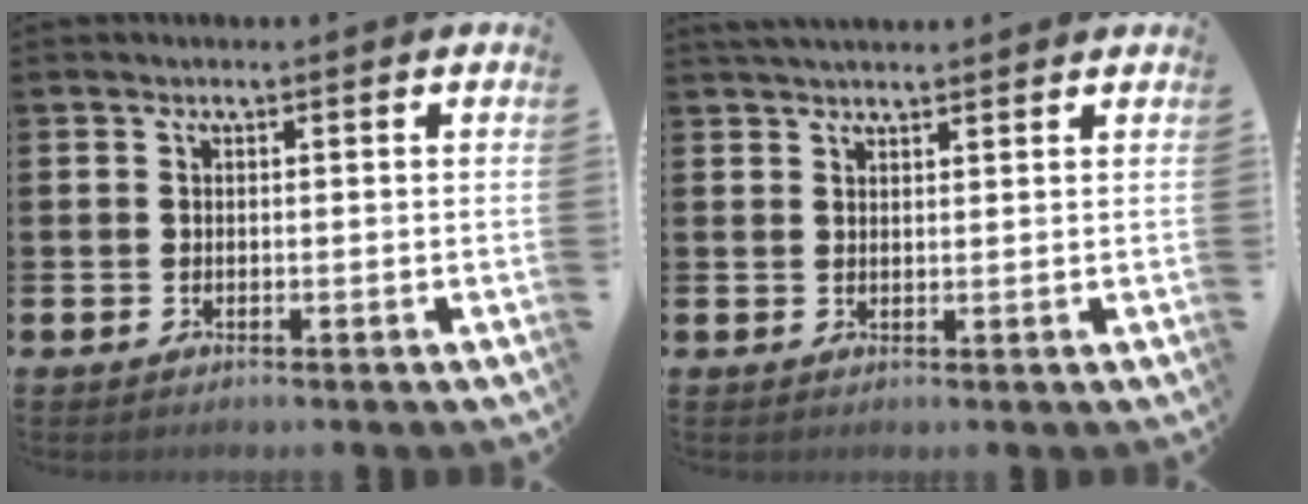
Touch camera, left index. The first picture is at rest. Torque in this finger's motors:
{"motor_torque": [0.91, -1.23, 0.56, 0.10]}